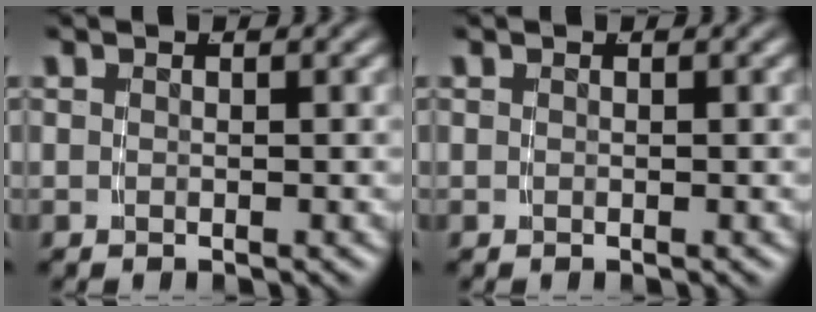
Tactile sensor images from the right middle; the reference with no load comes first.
{"total": 0.0}